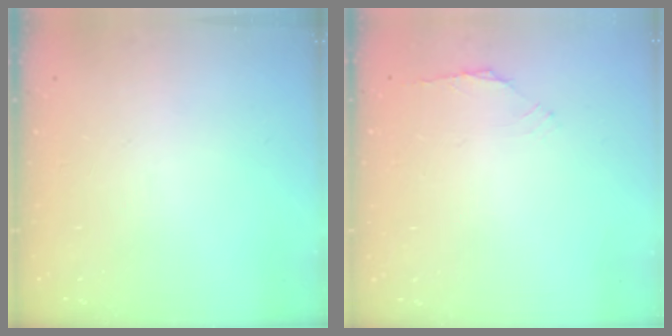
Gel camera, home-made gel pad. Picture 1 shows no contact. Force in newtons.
{"total": 1.6, "press": 1.5, "slide": 0.6}